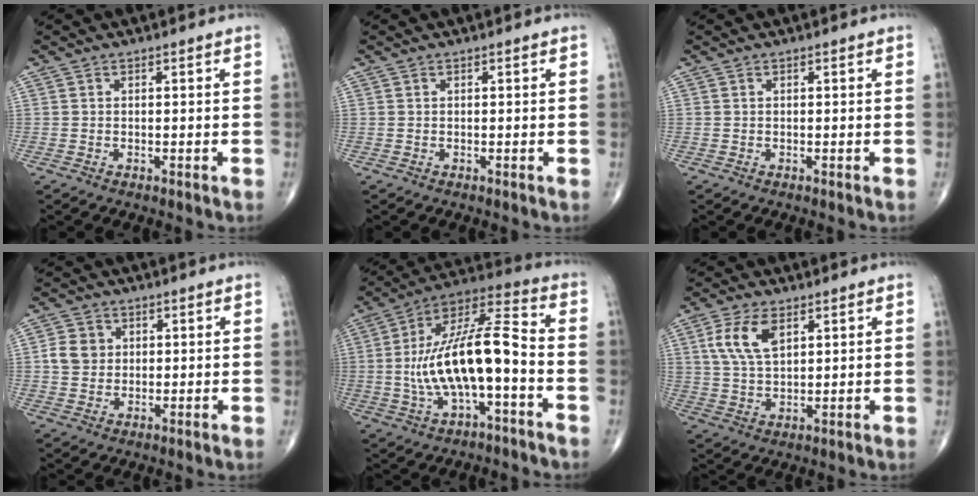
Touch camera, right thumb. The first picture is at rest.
{"total": 0.0}
{"total": 0.0}
{"total": 4.9, "force": [0.7, 4.3, 2.2], "torque": [-0.024, 0.003, 0.010]}
{"total": 17.8, "force": [-3.2, 6.1, 16.5], "torque": [-0.312, 0.052, -0.055]}
{"total": 8.3, "force": [3.2, 4.3, 6.3], "torque": [-0.125, -0.008, 0.066]}